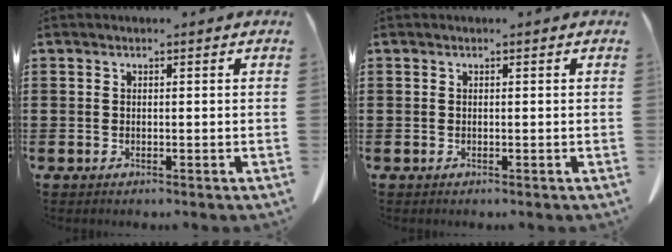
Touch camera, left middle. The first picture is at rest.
{"total": 0.0}